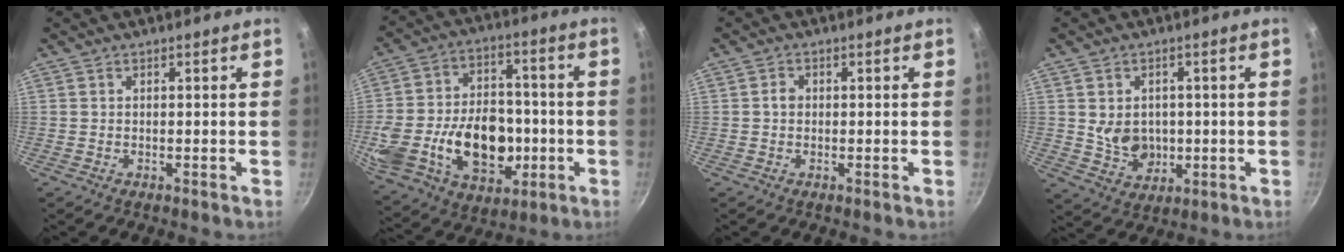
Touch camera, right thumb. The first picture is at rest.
{"total": 26.5, "force": [-4.6, 18.4, 18.5], "torque": [-0.331, 0.033, -0.060]}
{"total": 1.6, "force": [0.0, 1.4, 0.9], "torque": [-0.013, 0.008, -0.001]}
{"total": 7.5, "force": [0.0, 6.0, 4.5], "torque": [-0.053, -0.006, 0.015]}